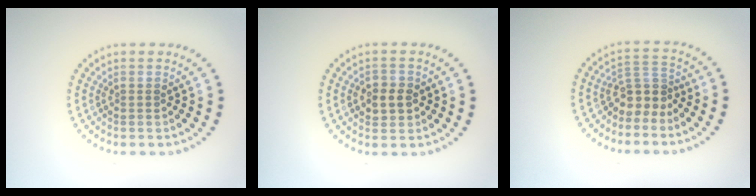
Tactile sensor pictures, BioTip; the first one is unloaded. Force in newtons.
{"total": 2.4, "press": 2.4, "slide": 0.4}
{"total": 2.8, "press": 2.0, "slide": 2.0}